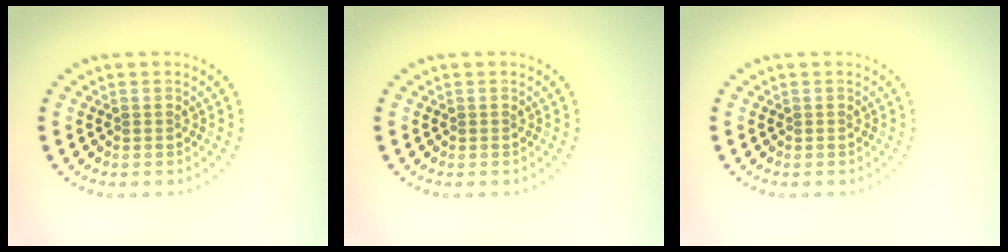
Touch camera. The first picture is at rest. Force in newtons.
{"total": 0.0}
{"total": 0.0}